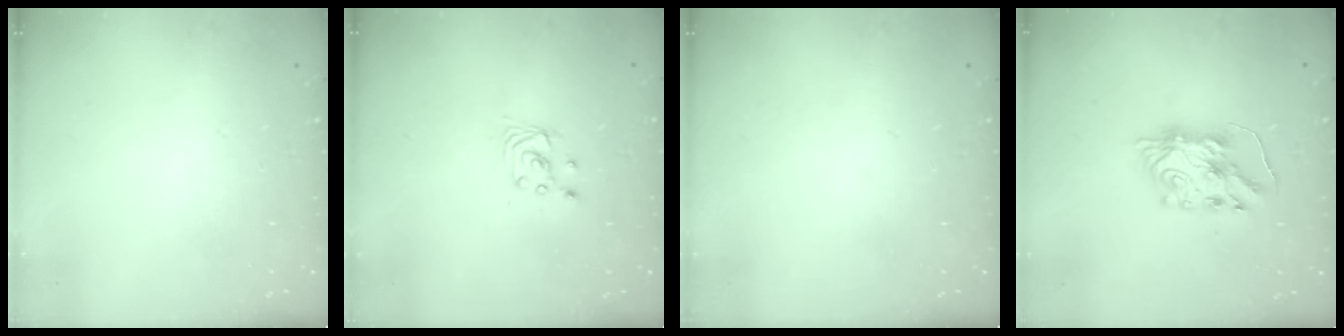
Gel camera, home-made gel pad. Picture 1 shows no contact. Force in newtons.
{"total": 2.8, "press": 2.8, "slide": 0.1}
{"total": 0.0}
{"total": 7.8, "press": 7.7, "slide": 0.6}